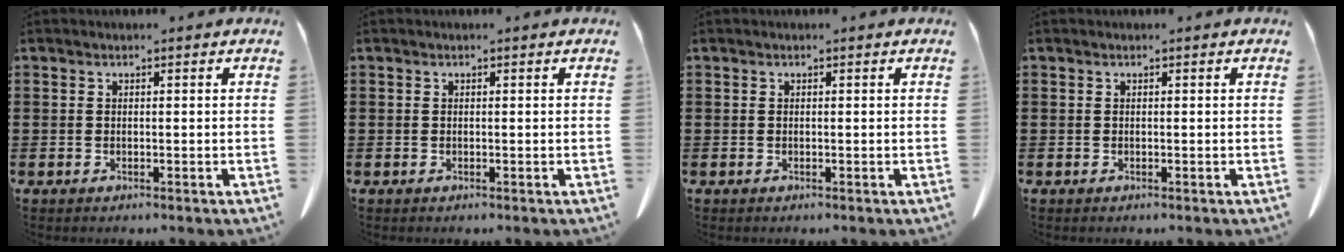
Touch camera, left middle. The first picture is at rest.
{"total": 0.0}
{"total": 0.0}
{"total": 0.0}